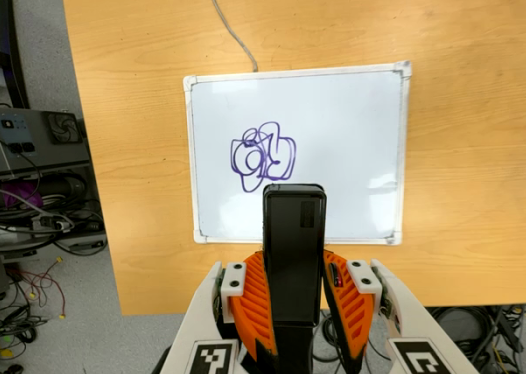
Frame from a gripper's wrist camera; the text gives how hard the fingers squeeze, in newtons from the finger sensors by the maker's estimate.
{"total": 5.9, "left": 4.0, "right": 7.9}